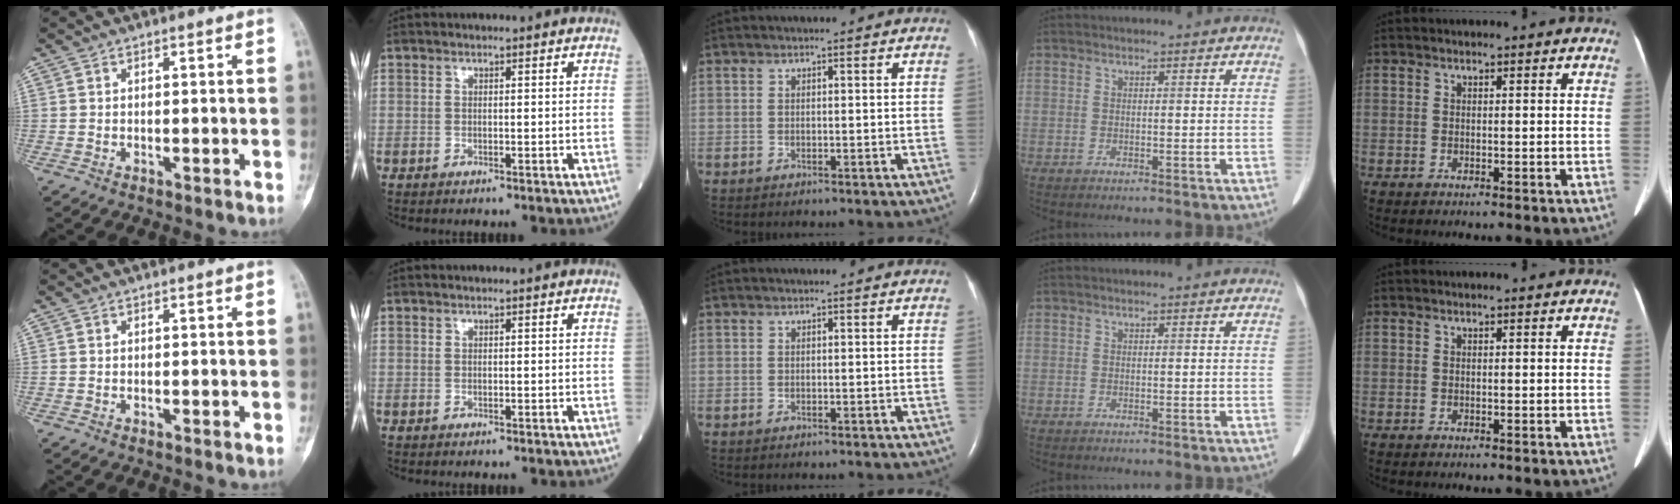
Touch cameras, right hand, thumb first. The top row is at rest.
{}